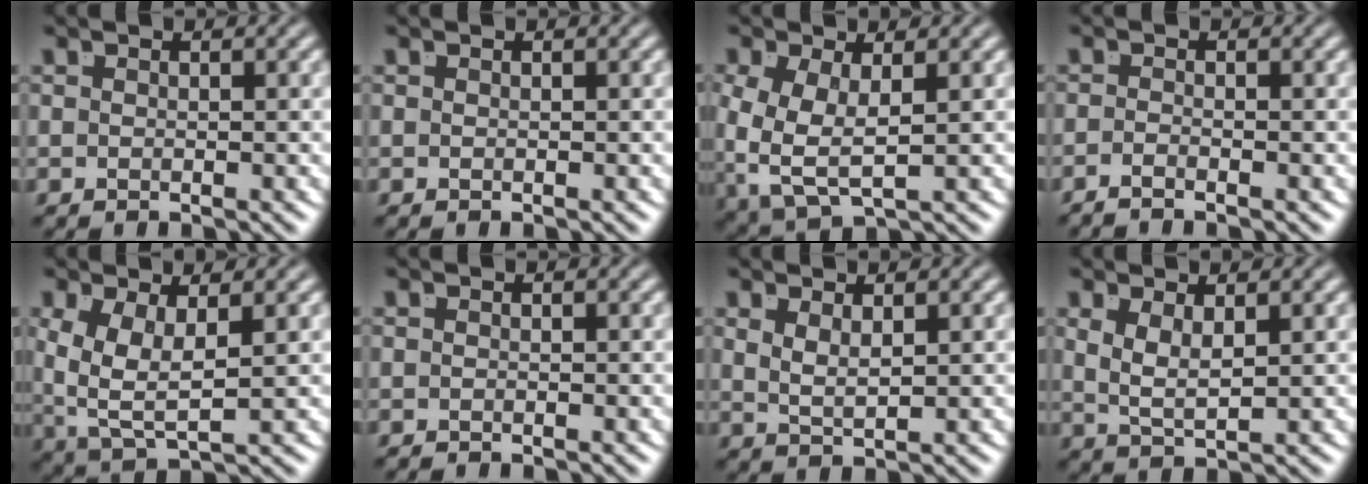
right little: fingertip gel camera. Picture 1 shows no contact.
{"total": 0.0}
{"total": 5.5, "force": [-0.6, 3.7, 4.0], "torque": [-0.102, -0.038, 0.011]}
{"total": 1.6, "force": [-1.5, -0.6, 0.4], "torque": [-0.006, -0.010, -0.024]}
{"total": 5.0, "force": [0.0, 2.9, 4.1], "torque": [-0.103, -0.036, 0.026]}
{"total": 0.8, "force": [-0.4, -0.6, -0.1], "torque": [0.004, -0.005, -0.005]}
{"total": 1.8, "force": [0.9, 0.4, 1.5], "torque": [-0.034, -0.010, 0.024]}
{"total": 2.6, "force": [0.7, 1.0, 2.3], "torque": [-0.051, -0.013, 0.020]}